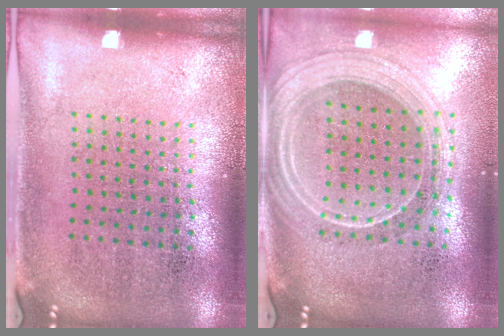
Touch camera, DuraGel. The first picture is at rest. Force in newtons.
{"total": 2.2, "press": 1.9, "slide": 1.0}